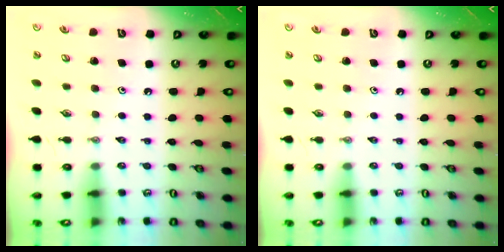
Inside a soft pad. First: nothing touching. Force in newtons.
{"total": 0.0}